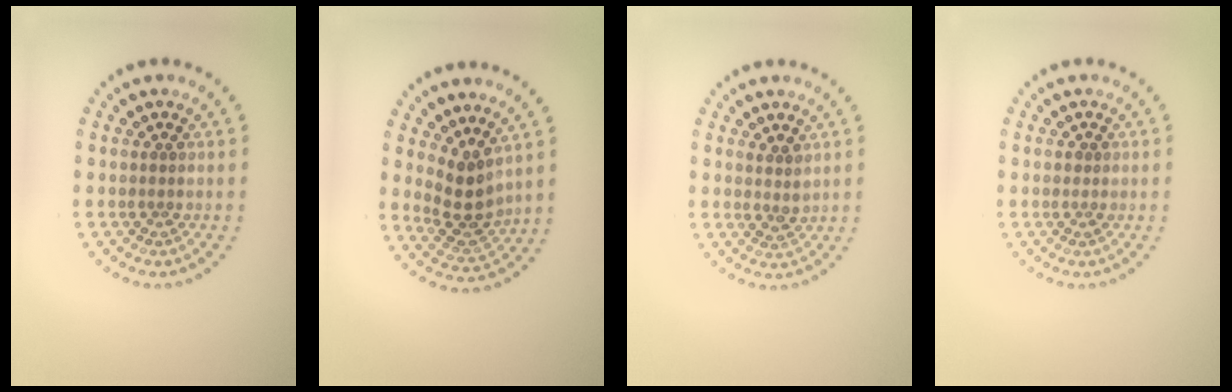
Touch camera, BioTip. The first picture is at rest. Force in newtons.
{"total": 3.4, "press": 2.9, "slide": 1.9}
{"total": 1.5, "press": 1.2, "slide": 0.9}
{"total": 0.7, "press": 0.7, "slide": 0.1}